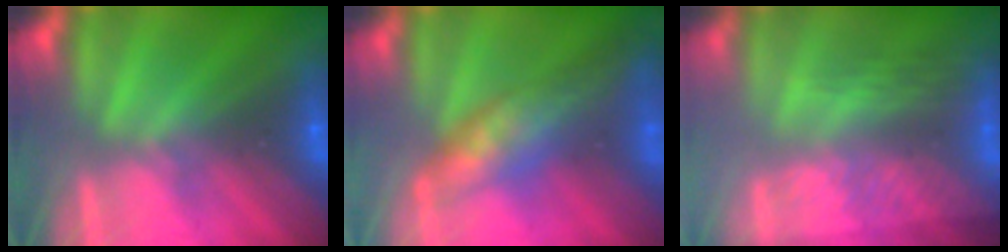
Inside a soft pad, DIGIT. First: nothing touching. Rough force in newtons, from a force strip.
{"total": 9.0}
{"total": 2.9}